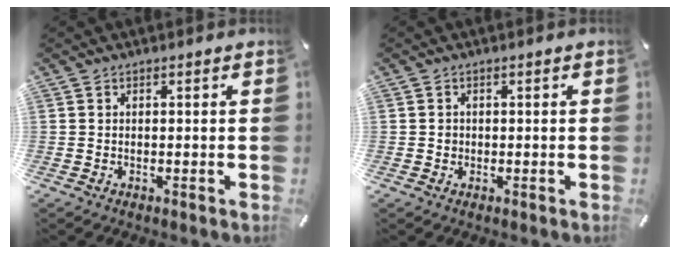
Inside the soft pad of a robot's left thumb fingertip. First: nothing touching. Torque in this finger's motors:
{"motor_torque": [0.01, -0.04, 0.22, -0.03, 0.00]}